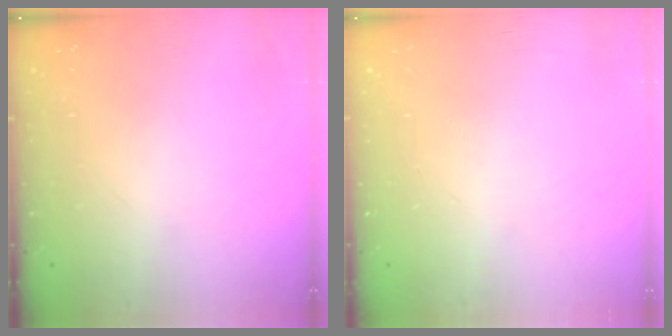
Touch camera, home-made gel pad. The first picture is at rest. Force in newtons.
{"total": 0.0}